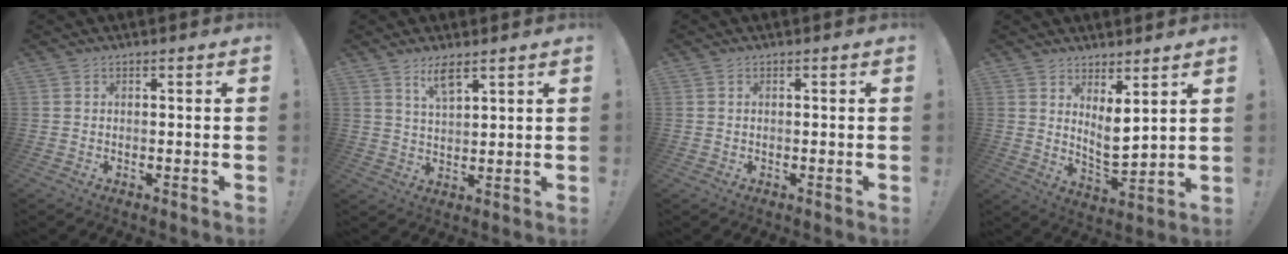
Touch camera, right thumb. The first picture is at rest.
{"total": 6.1, "force": [4.3, 1.5, 4.0], "torque": [-0.075, -0.018, 0.074]}
{"total": 0.0}
{"total": 7.0, "force": [4.3, 2.0, 5.1], "torque": [-0.076, -0.045, 0.082]}